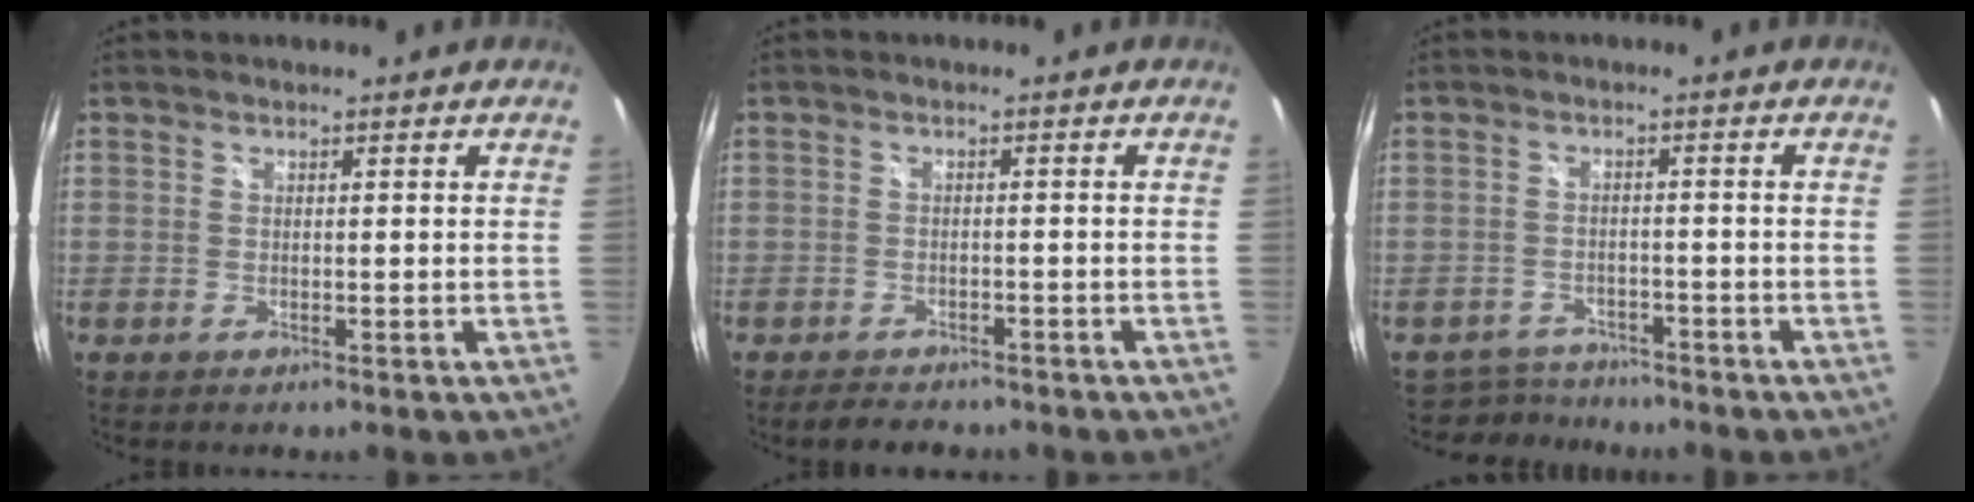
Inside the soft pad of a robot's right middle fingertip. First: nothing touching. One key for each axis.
{"total": 4.4, "fx": -3.8, "fy": 1.9, "fz": 1.3, "tx": -0.035, "ty": 0.001, "tz": -0.054}
{"total": 5.5, "fx": -5.0, "fy": 2.4, "fz": 0.0, "tx": -0.015, "ty": 0.006, "tz": -0.081}